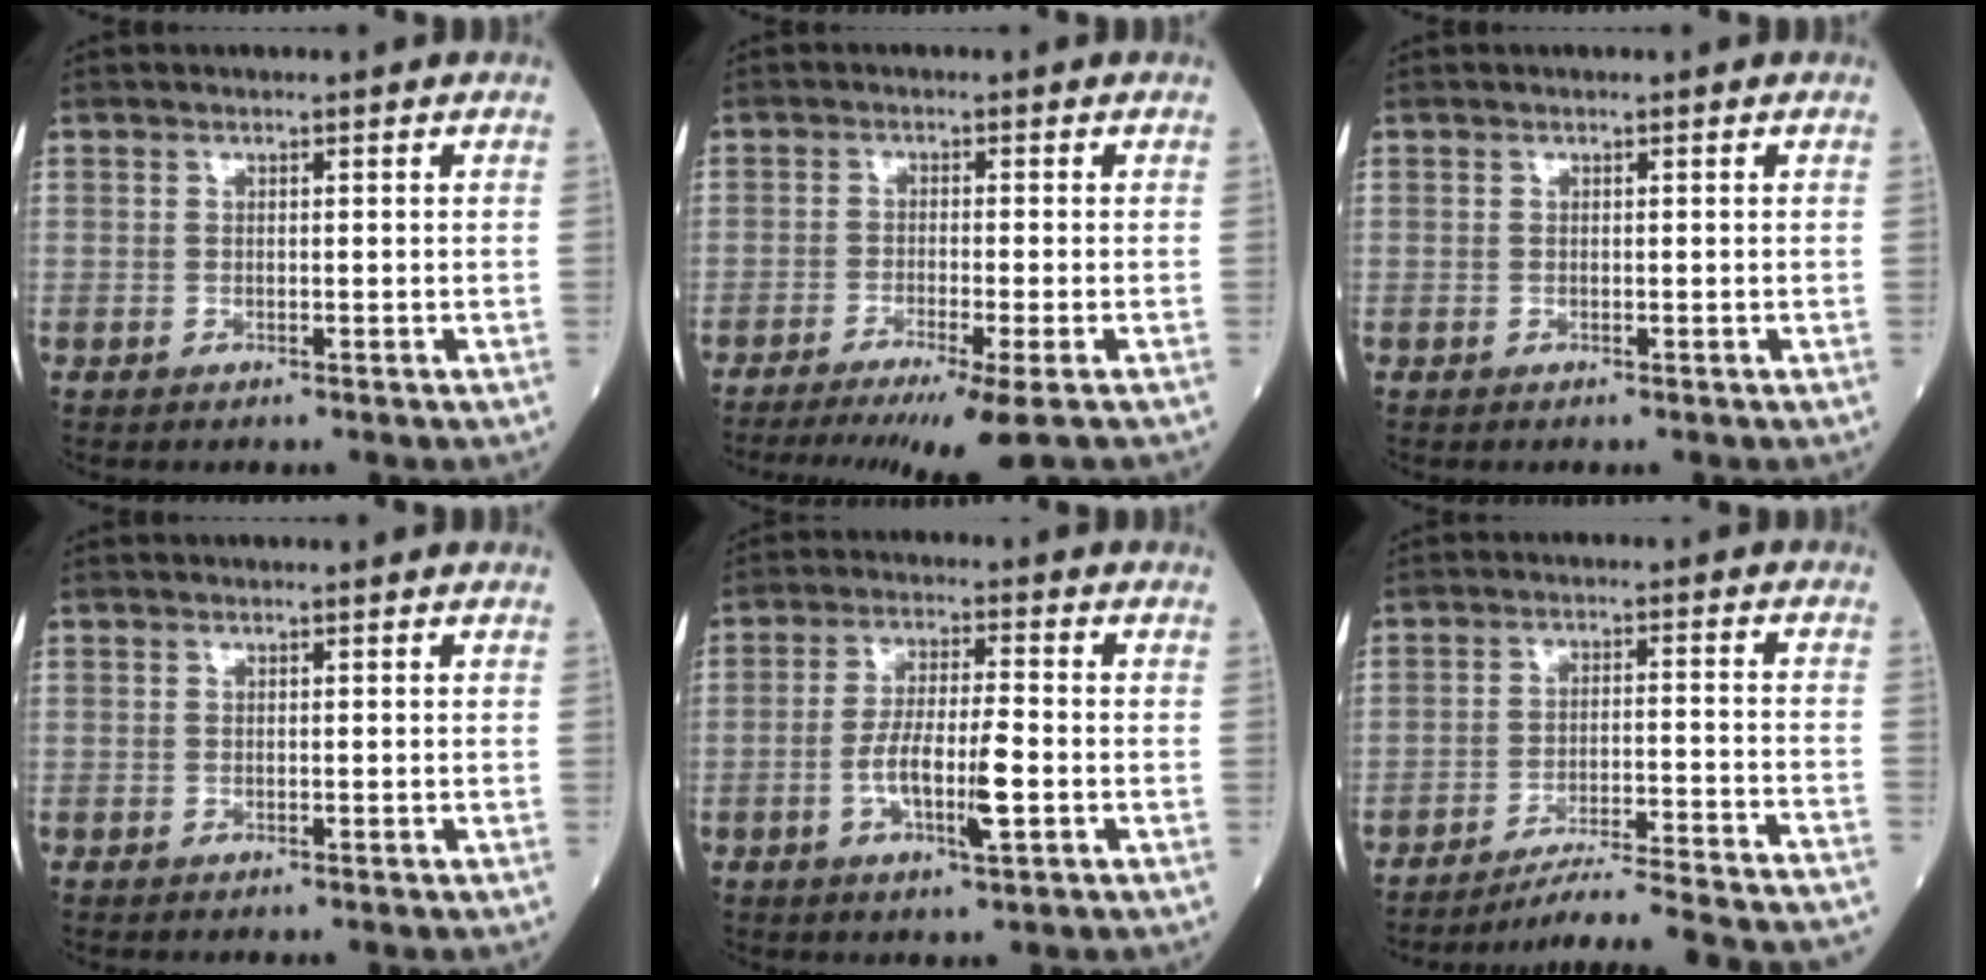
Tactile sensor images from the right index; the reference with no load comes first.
{"total": 10.6, "force": [-8.0, -0.8, 6.9], "torque": [-0.094, -0.030, -0.124]}
{"total": 0.0}
{"total": 0.0}
{"total": 8.0, "force": [-2.3, 1.2, 7.6], "torque": [-0.140, 0.000, -0.043]}
{"total": 22.4, "force": [-21.1, -1.5, 7.4], "torque": [-0.065, -0.037, -0.285]}